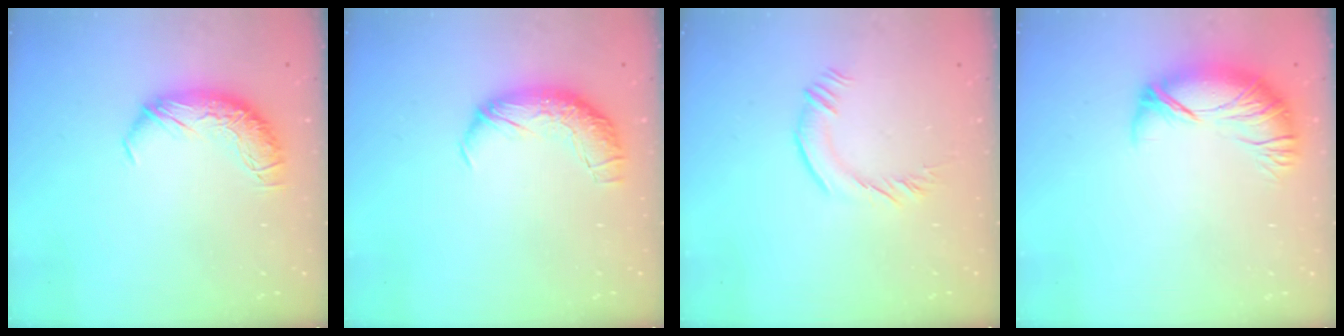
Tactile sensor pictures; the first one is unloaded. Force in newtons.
{"total": 2.4, "press": 1.1, "slide": 2.2}
{"total": 1.7, "press": 1.4, "slide": 0.8}
{"total": 2.6, "press": 1.8, "slide": 1.9}